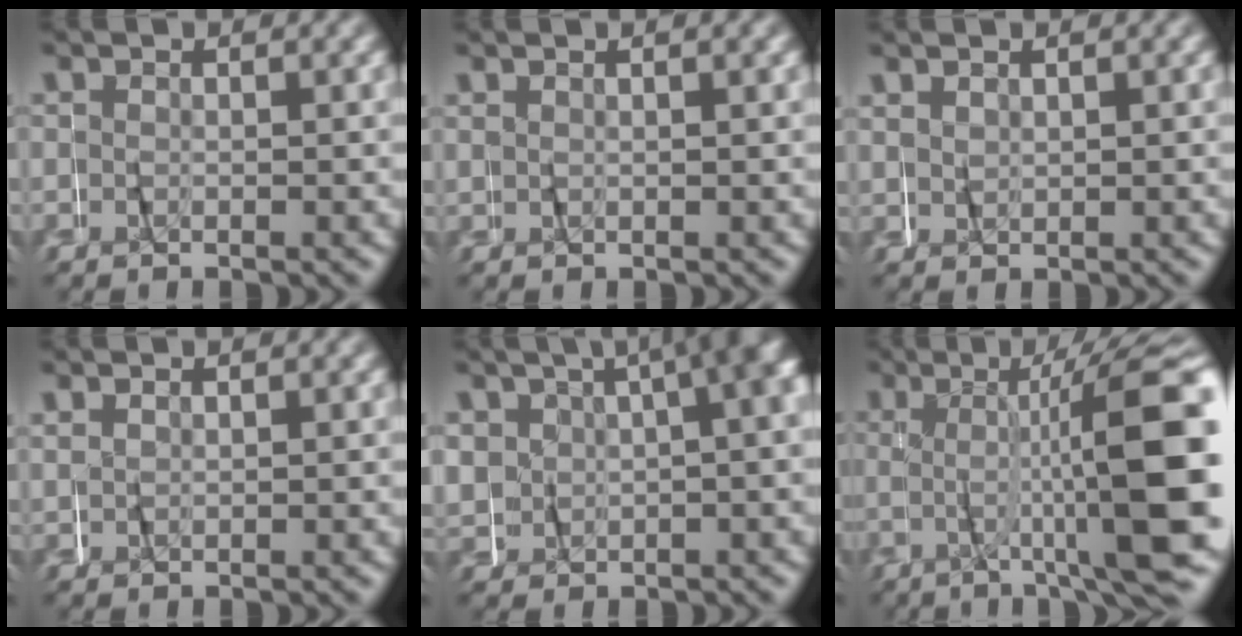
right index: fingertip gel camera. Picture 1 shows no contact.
{"total": 0.9, "force": [0.7, 0.0, 0.4], "torque": [-0.007, 0.005, 0.016]}
{"total": 0.9, "force": [0.8, 0.1, -0.2], "torque": [0.002, 0.002, 0.018]}
{"total": 0.8, "force": [0.7, 0.0, -0.3], "torque": [0.003, 0.003, 0.015]}
{"total": 12.6, "force": [3.4, 7.6, 9.5], "torque": [-0.098, 0.048, 0.039]}
{"total": 13.1, "force": [-0.7, 2.9, 12.8], "torque": [-0.190, 0.007, -0.005]}